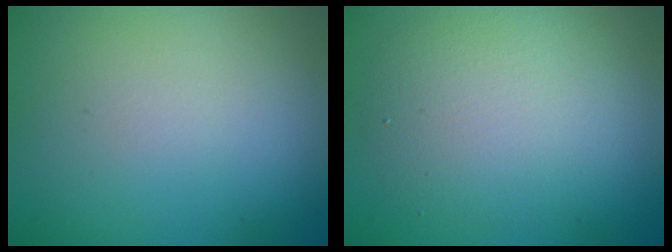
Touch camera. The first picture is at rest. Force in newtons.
{"total": 4.9, "press": 4.9, "slide": 0.4}